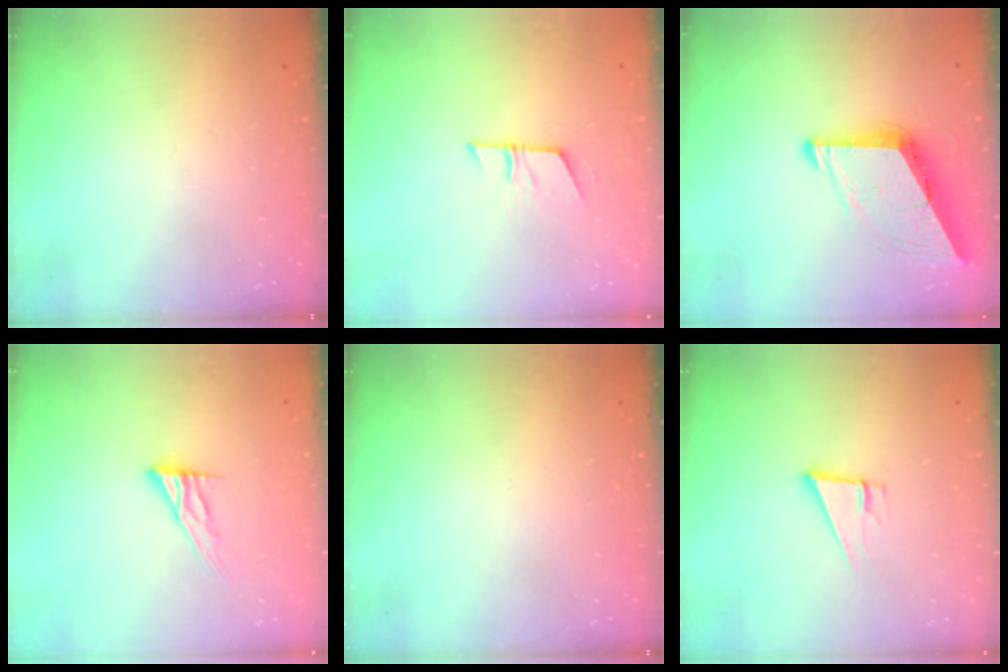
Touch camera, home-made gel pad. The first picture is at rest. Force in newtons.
{"total": 6.6, "press": 6.6, "slide": 0.4}
{"total": 9.1, "press": 9.1, "slide": 0.7}
{"total": 11.1, "press": 11.1, "slide": 0.9}
{"total": 0.0}
{"total": 8.4, "press": 8.0, "slide": 2.5}